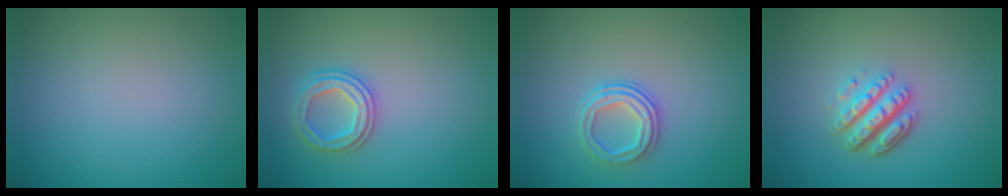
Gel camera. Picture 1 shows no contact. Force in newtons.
{"total": 2.6, "press": 2.6, "slide": 0.1}
{"total": 3.1, "press": 2.4, "slide": 1.9}
{"total": 4.7, "press": 3.4, "slide": 3.3}